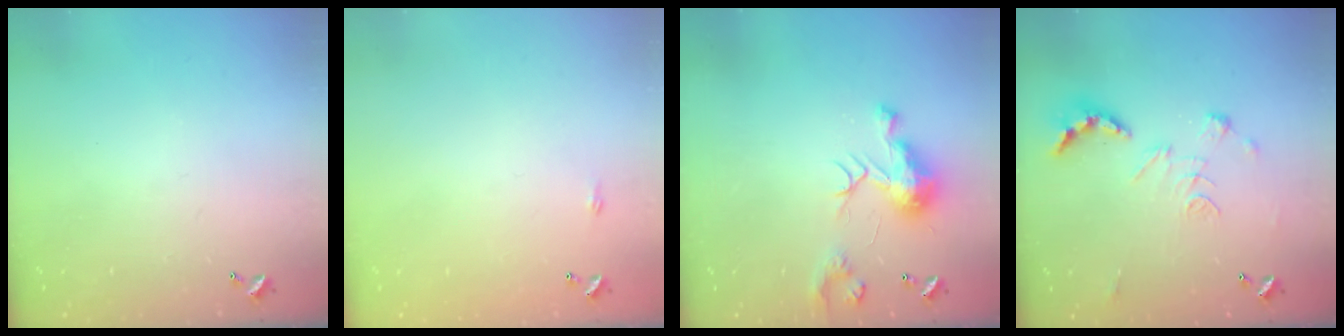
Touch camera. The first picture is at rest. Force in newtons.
{"total": 2.2, "press": 2.1, "slide": 0.4}
{"total": 9.7, "press": 9.7, "slide": 0.8}
{"total": 2.5, "press": 2.0, "slide": 1.5}